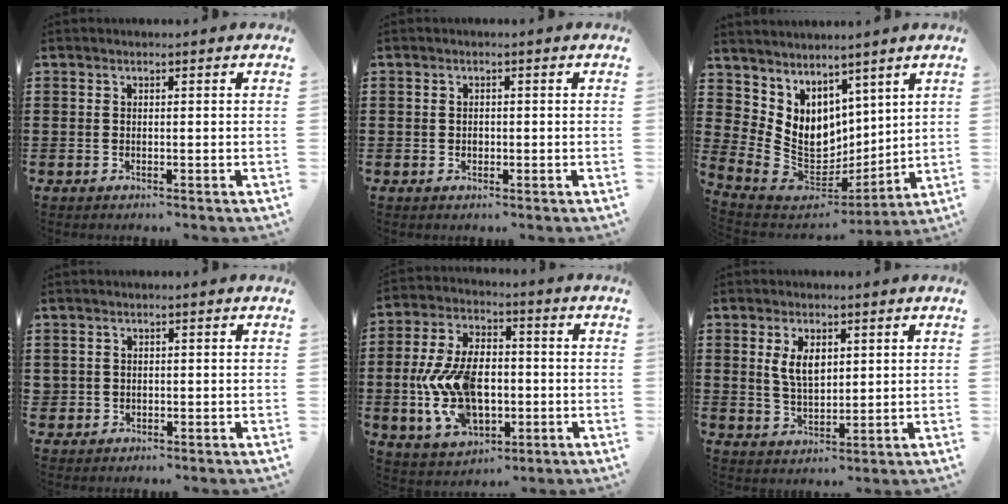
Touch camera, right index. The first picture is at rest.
{"total": 0.9, "force": [0.0, 0.7, 0.6], "torque": [-0.014, 0.002, 0.001]}
{"total": 7.2, "force": [2.7, 6.5, 1.6], "torque": [-0.084, -0.043, 0.060]}
{"total": 1.0, "force": [0.2, 1.0, 0.2], "torque": [-0.008, 0.003, 0.003]}
{"total": 13.7, "force": [-1.7, 8.2, 10.9], "torque": [-0.247, 0.001, -0.027]}
{"total": 4.9, "force": [1.7, 2.6, 3.8], "torque": [-0.075, 0.005, 0.027]}